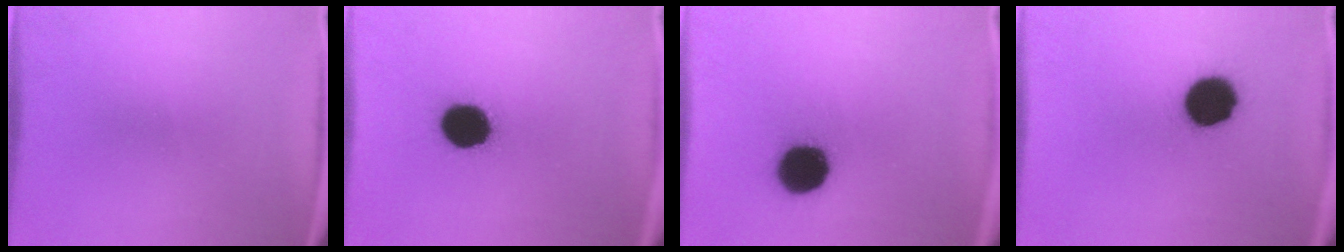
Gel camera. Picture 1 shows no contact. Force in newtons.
{"total": 14.9}
{"total": 13.5}
{"total": 13.0}